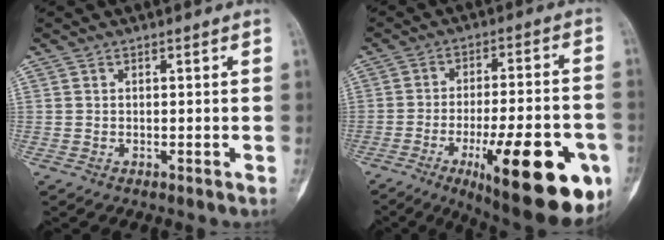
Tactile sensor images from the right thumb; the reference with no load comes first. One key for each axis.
{"total": 25.3, "fx": -10.1, "fy": 7.9, "fz": 21.8, "tx": -0.259, "ty": 0.025, "tz": -0.133}